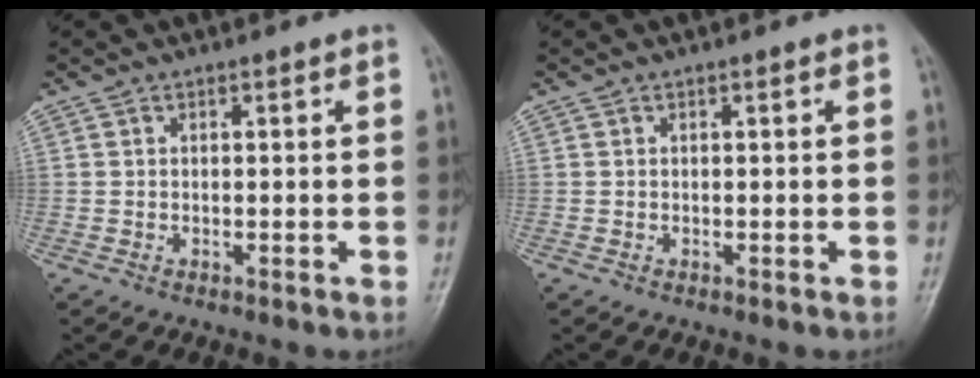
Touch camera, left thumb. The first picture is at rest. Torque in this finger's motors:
{"motor_torque": [0.00, 0.00, 0.00, -0.03, 0.00]}